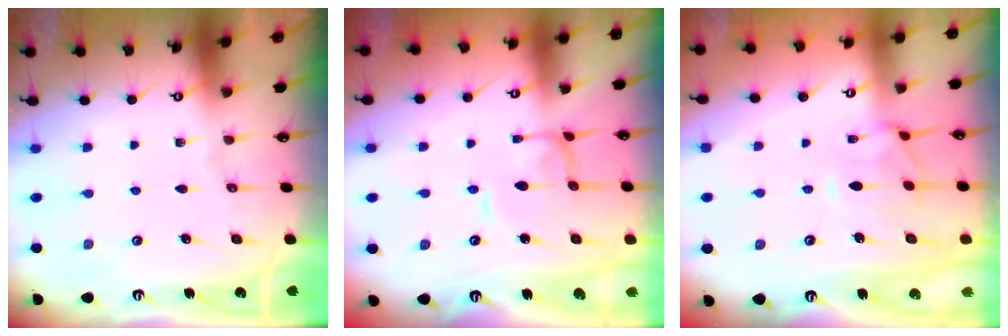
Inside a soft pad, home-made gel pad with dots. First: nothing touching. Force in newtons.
{"total": 1.4, "press": 1.3, "slide": 0.3}
{"total": 1.2, "press": 0.7, "slide": 1.0}